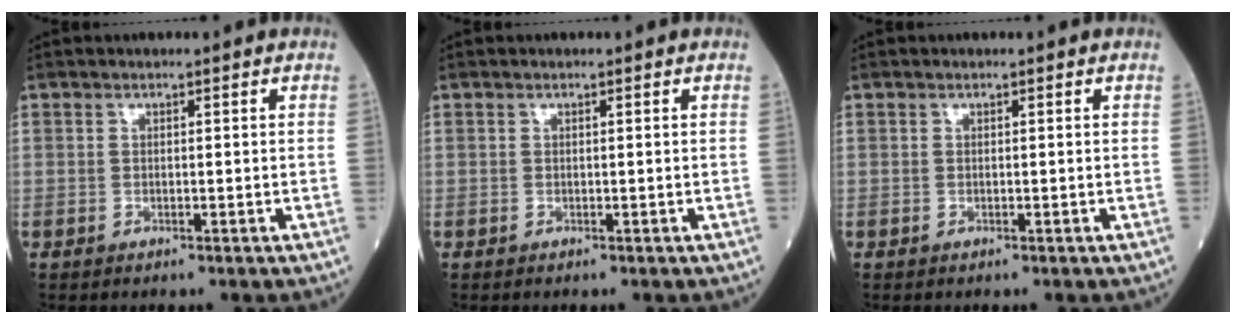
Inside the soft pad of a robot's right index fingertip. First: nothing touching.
{"total": 0.0}
{"total": 0.0}